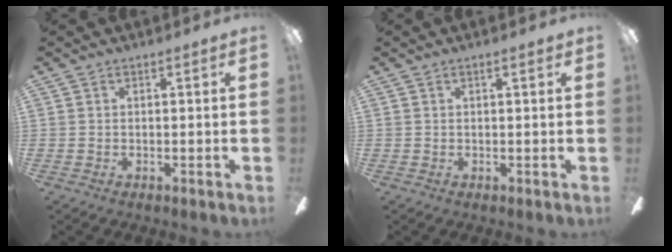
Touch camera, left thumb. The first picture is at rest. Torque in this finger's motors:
{"motor_torque": [0.07, 0.01, -0.27, 0.11, 0.00]}